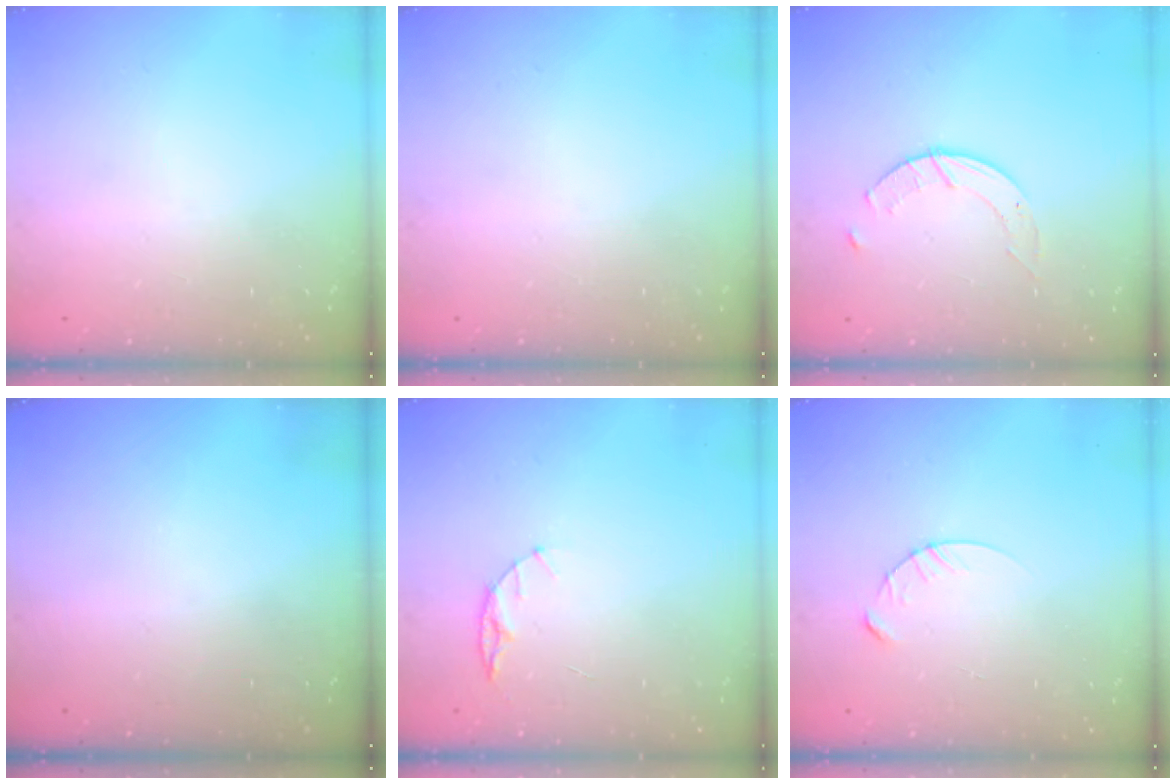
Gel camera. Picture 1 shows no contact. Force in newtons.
{"total": 0.0}
{"total": 5.1, "press": 5.1, "slide": 0.6}
{"total": 0.0}
{"total": 5.1, "press": 5.1, "slide": 0.6}
{"total": 4.6, "press": 4.5, "slide": 0.5}